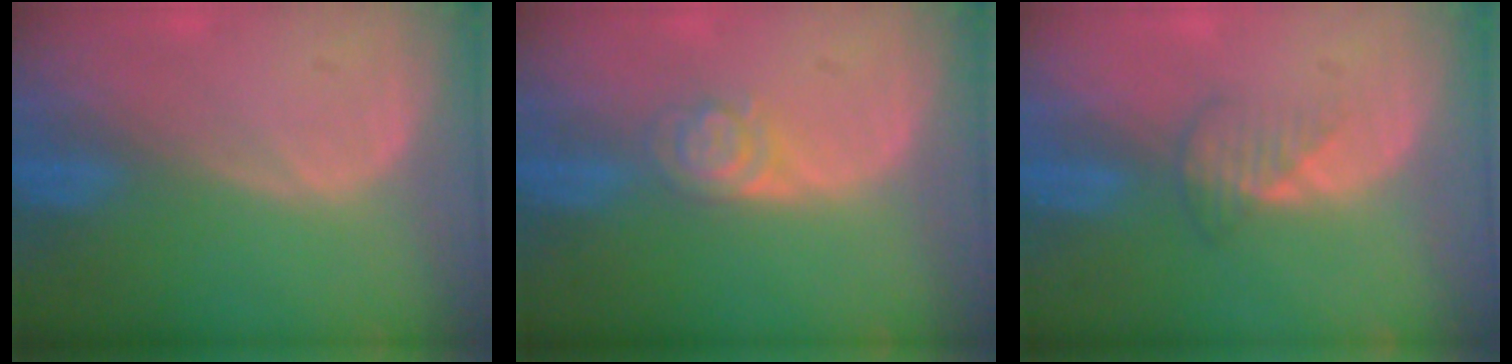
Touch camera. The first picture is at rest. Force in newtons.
{"total": 3.9, "press": 3.6, "slide": 1.6}
{"total": 2.5, "press": 2.5, "slide": 0.4}